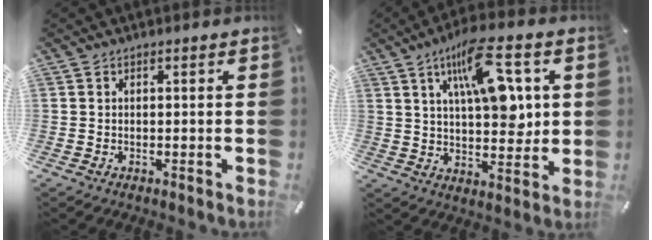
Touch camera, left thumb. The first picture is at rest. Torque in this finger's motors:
{"motor_torque": [1.31, 1.96, 1.83, -0.94, 0.20]}